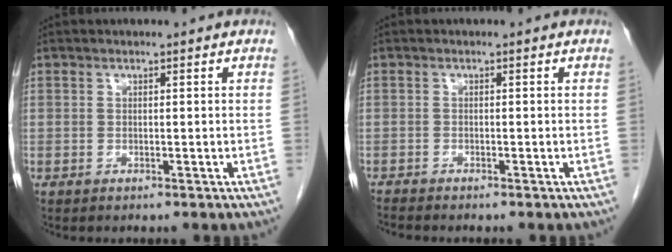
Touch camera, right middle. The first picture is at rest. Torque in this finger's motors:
{"motor_torque": [0.62, -1.40, 0.04, 0.09]}